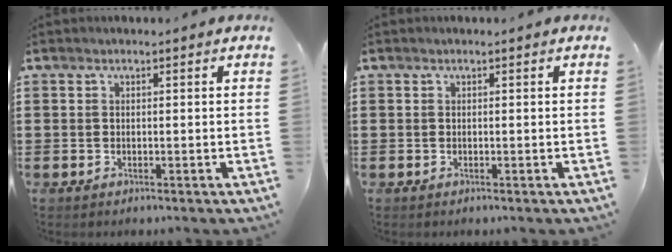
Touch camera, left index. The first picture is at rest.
{"total": 0.0}